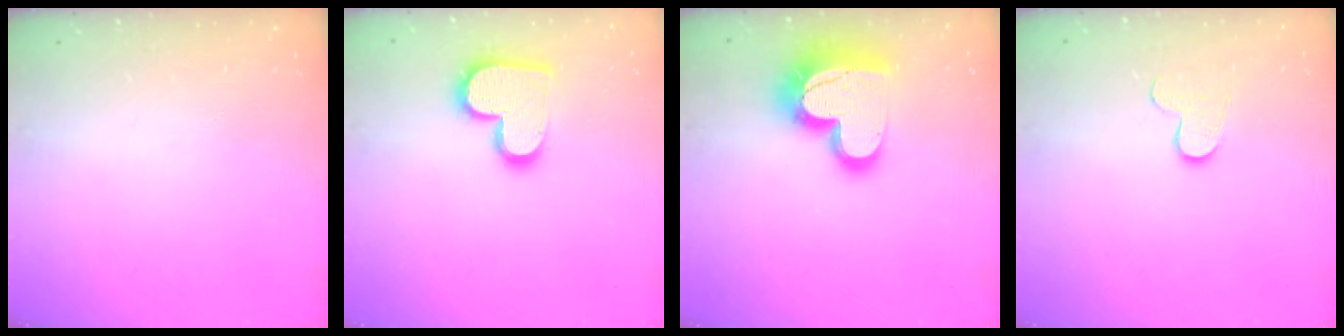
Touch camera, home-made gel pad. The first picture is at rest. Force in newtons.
{"total": 14.0, "press": 13.9, "slide": 0.5}
{"total": 21.1, "press": 21.0, "slide": 1.9}
{"total": 5.9, "press": 5.9, "slide": 0.4}